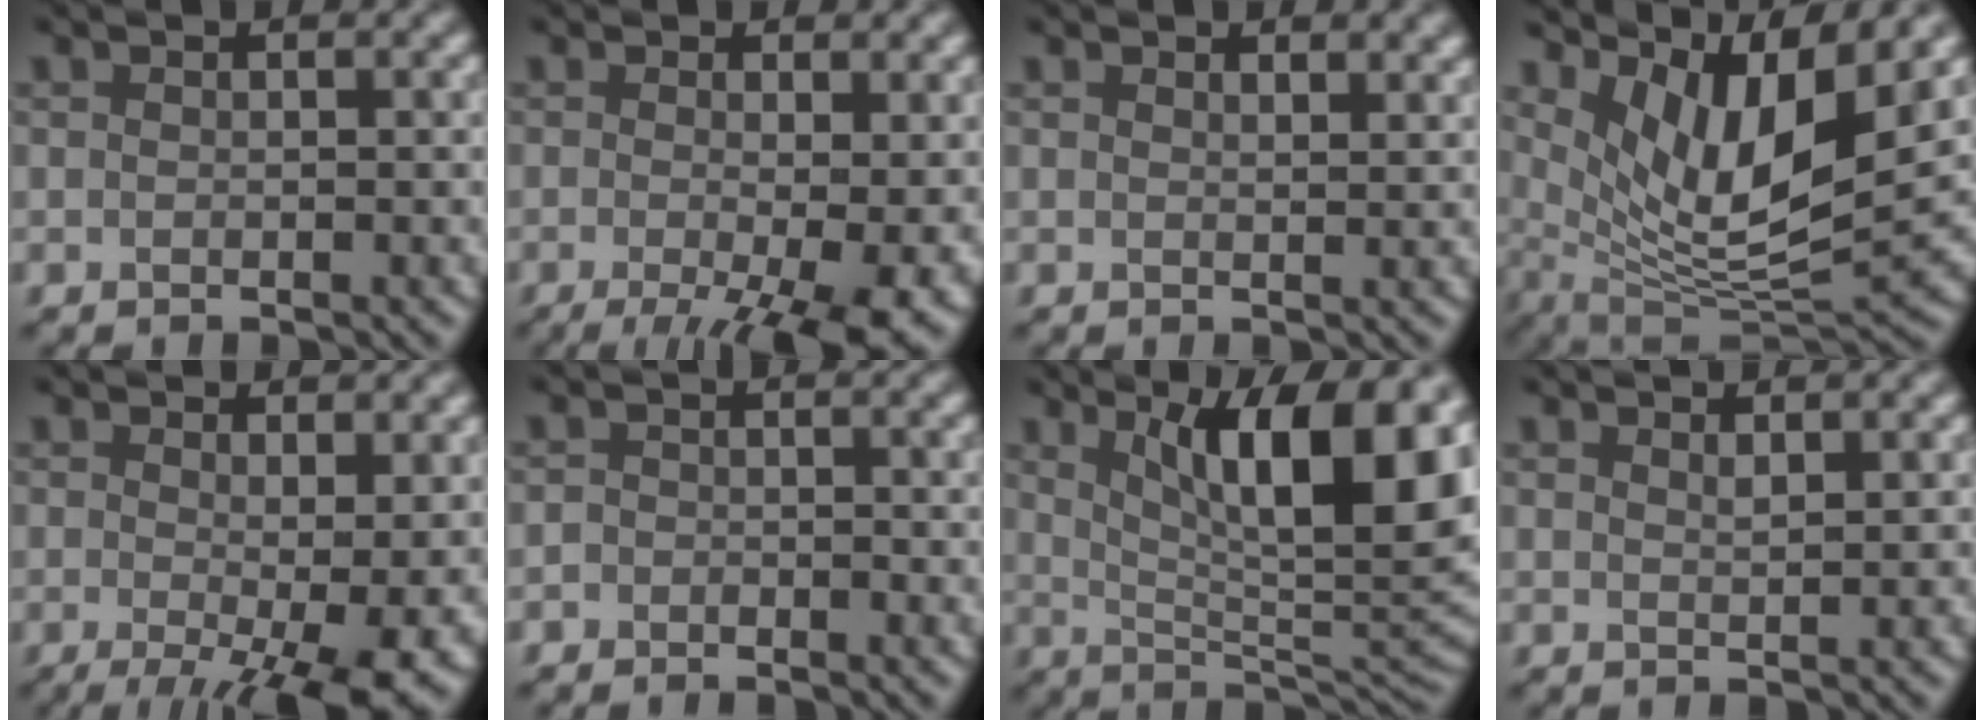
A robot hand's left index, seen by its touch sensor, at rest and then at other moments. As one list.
[{"total": 8.5, "force": [-2.2, 2.3, 7.9], "torque": [-0.100, -0.015, -0.024]}, {"total": 1.8, "force": [1.5, 0.4, 0.9], "torque": [-0.008, 0.002, 0.026]}, {"total": 10.4, "force": [4.9, 3.1, 8.7], "torque": [-0.164, -0.006, 0.094]}, {"total": 8.9, "force": [-1.2, 2.6, 8.5], "torque": [-0.116, -0.018, -0.007]}, {"total": 1.2, "force": [-0.8, 0.8, 0.3], "torque": [0.004, -0.002, -0.021]}, {"total": 13.8, "force": [4.8, 4.6, 12.1], "torque": [-0.142, 0.000, 0.068]}, {"total": 1.0, "force": [0.8, 0.1, 0.5], "torque": [-0.008, 0.000, 0.011]}]